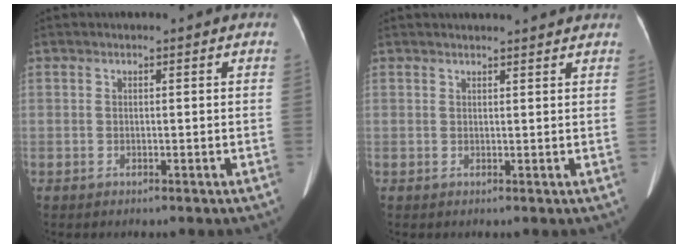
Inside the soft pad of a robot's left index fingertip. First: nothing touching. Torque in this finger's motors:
{"motor_torque": [0.40, -1.21, -0.04, -0.05]}